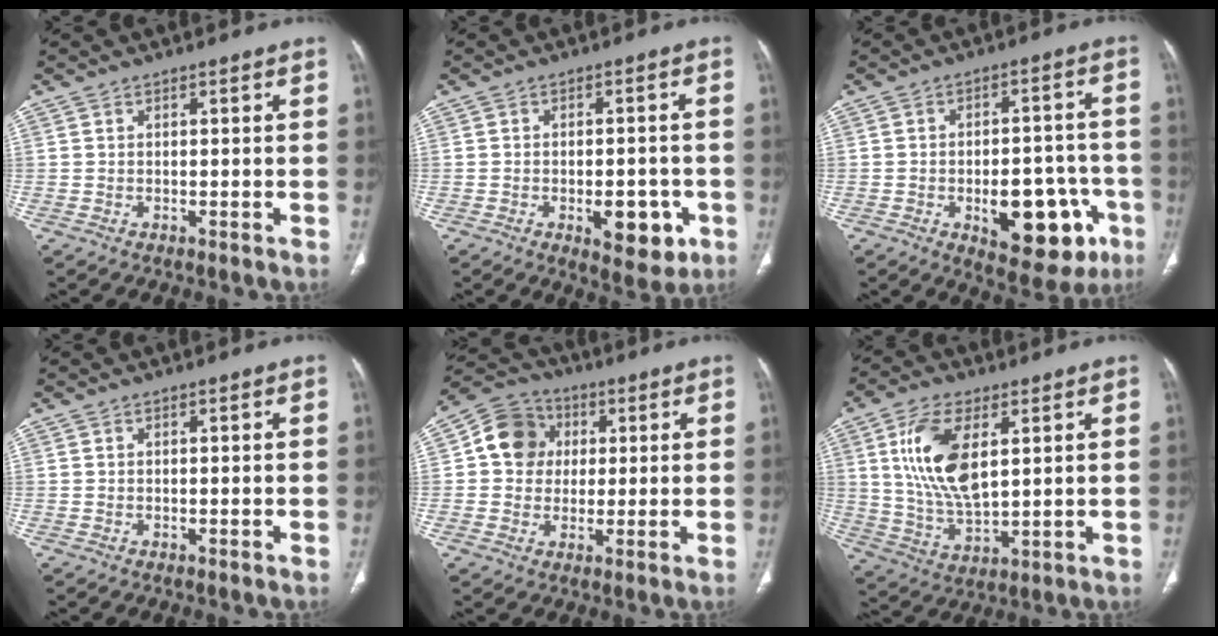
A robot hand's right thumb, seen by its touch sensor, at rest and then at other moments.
{"total": 8.5, "force": [-3.0, 4.3, 6.7], "torque": [-0.068, 0.006, -0.031]}
{"total": 16.5, "force": [-5.9, 8.3, 13.0], "torque": [-0.137, 0.031, -0.064]}
{"total": 0.0}
{"total": 10.1, "force": [1.7, 9.0, 4.2], "torque": [-0.045, 0.009, 0.018]}
{"total": 14.0, "force": [4.1, 6.7, 11.6], "torque": [-0.226, -0.019, 0.083]}